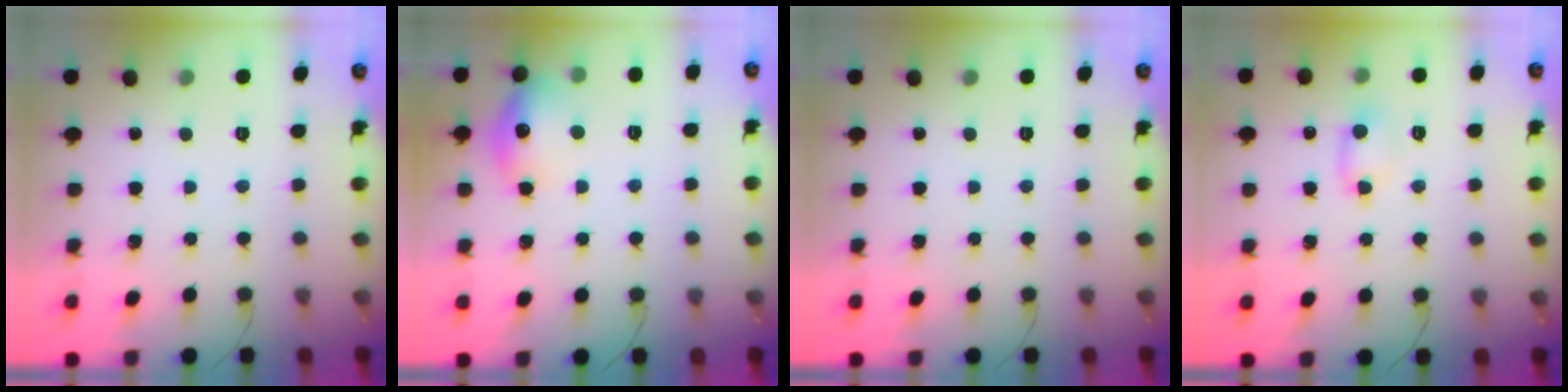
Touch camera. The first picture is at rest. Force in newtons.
{"total": 12.9, "press": 12.9, "slide": 0.8}
{"total": 0.0}
{"total": 3.8, "press": 3.6, "slide": 1.3}